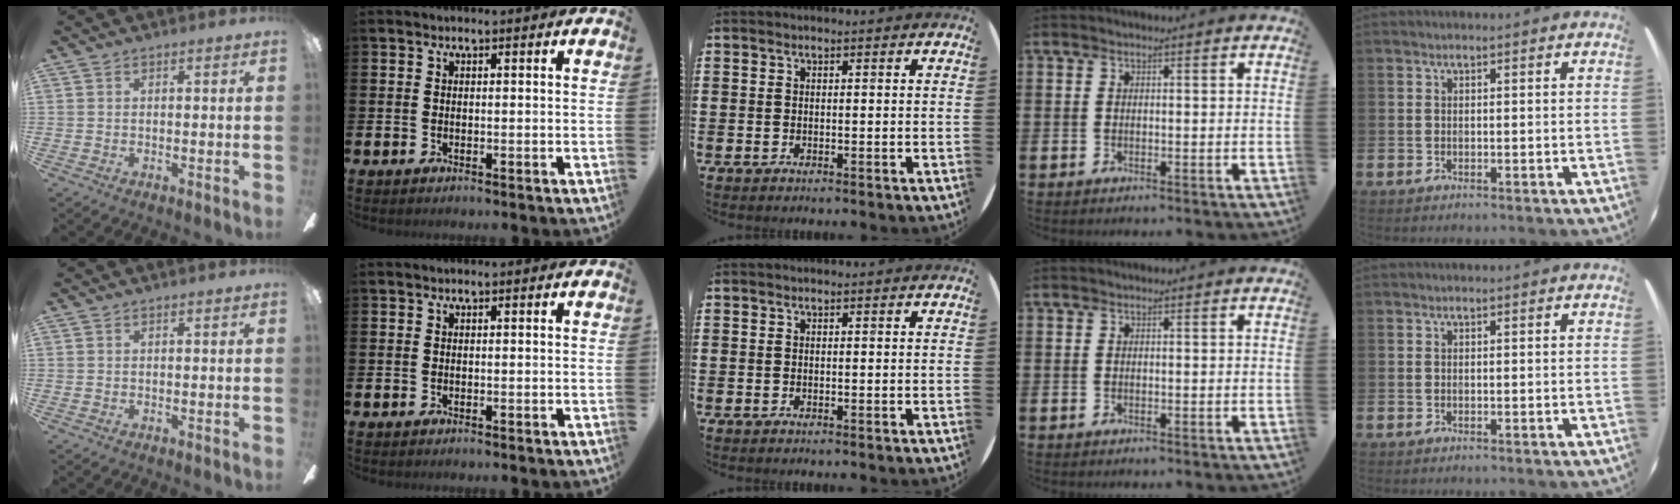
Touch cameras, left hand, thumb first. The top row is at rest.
{}